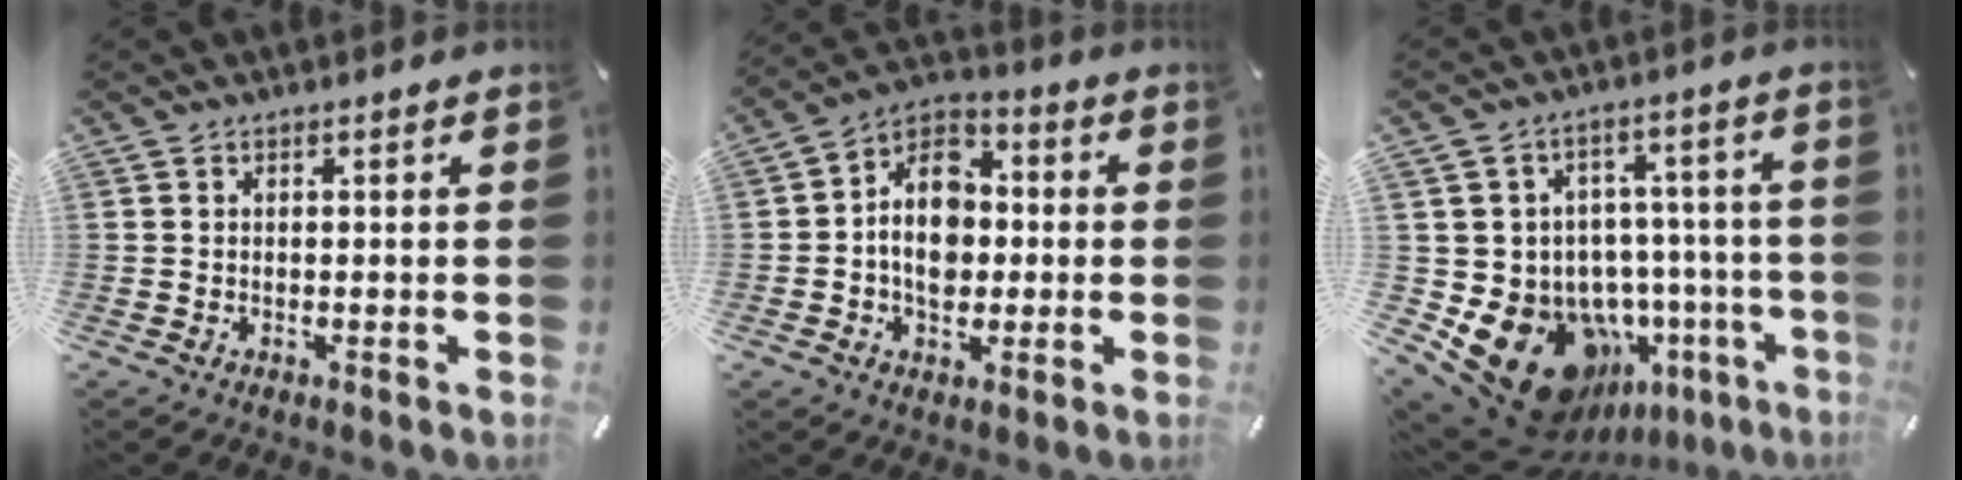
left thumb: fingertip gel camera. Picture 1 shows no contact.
{"total": 11.7, "force": [-1.2, 9.2, 7.2], "torque": [-0.137, 0.012, -0.024]}
{"total": 19.9, "force": [-9.9, 13.3, 11.0], "torque": [-0.178, 0.046, -0.137]}